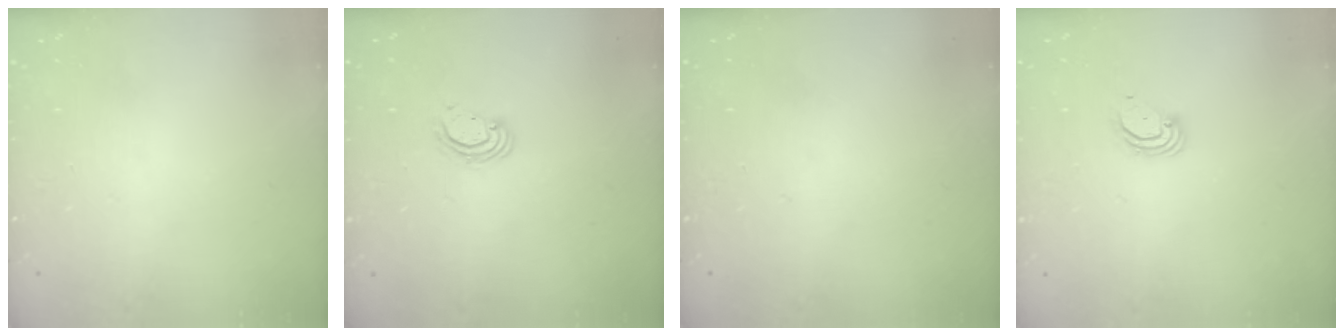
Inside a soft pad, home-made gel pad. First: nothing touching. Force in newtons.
{"total": 2.6, "press": 2.6, "slide": 0.1}
{"total": 0.0}
{"total": 3.7, "press": 3.7, "slide": 0.3}